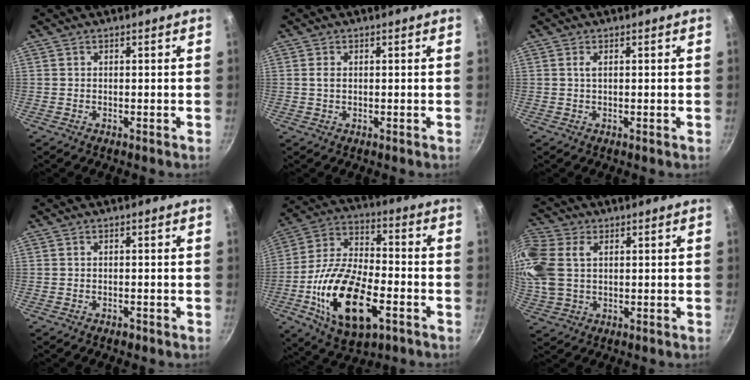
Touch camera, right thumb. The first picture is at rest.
{"total": 1.5, "force": [0.2, 1.0, 1.1], "torque": [-0.020, -0.001, 0.003]}
{"total": 1.0, "force": [0.3, 0.2, 1.0], "torque": [-0.019, 0.000, 0.003]}
{"total": 0.9, "force": [-0.6, 0.4, 0.5], "torque": [-0.011, 0.005, -0.006]}
{"total": 21.5, "force": [-7.0, 10.7, 17.3], "torque": [-0.318, 0.025, -0.127]}
{"total": 13.2, "force": [2.9, 9.2, 9.0], "torque": [-0.212, 0.016, 0.056]}